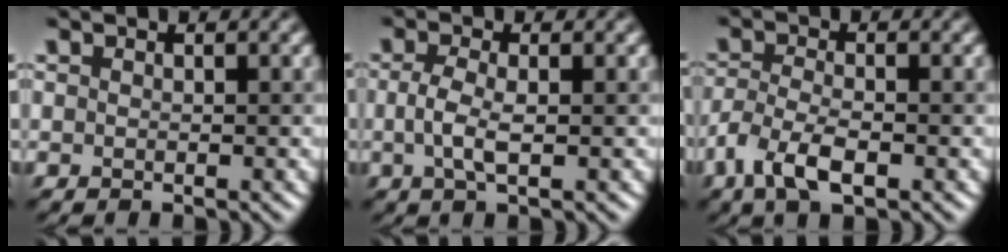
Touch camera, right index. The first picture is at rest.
{"total": 2.2, "force": [0.1, 0.7, 2.1], "torque": [-0.044, 0.005, -0.001]}
{"total": 4.0, "force": [-1.8, 1.8, 3.1], "torque": [-0.068, 0.001, -0.042]}